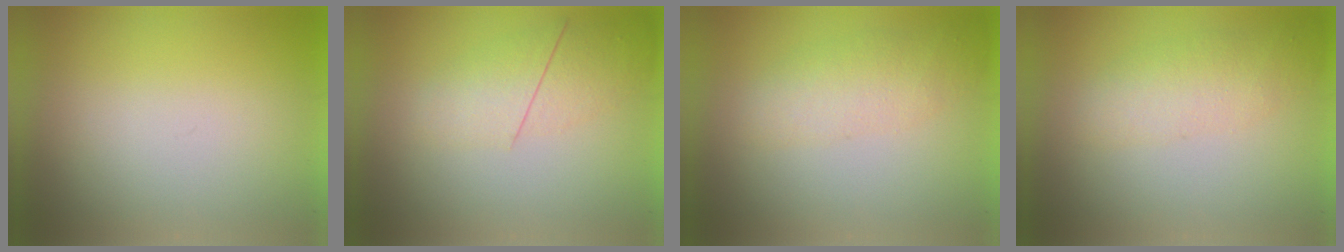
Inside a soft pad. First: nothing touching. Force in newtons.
{"total": 2.2}
{"total": 2.3}
{"total": 2.2}